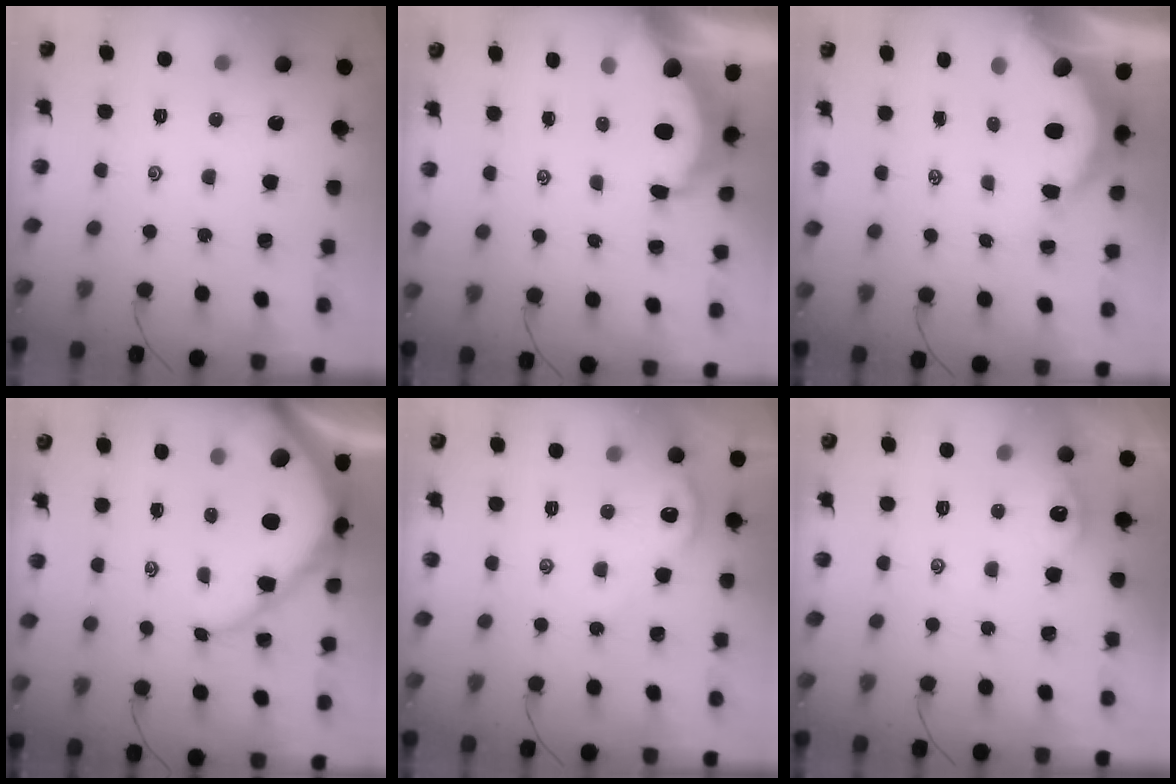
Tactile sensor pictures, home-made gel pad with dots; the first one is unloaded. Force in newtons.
{"total": 5.9, "press": 5.9, "slide": 0.6}
{"total": 10.9, "press": 10.9, "slide": 1.2}
{"total": 10.9, "press": 10.9, "slide": 1.2}
{"total": 2.2, "press": 2.2, "slide": 0.4}
{"total": 2.7, "press": 2.7, "slide": 0.3}